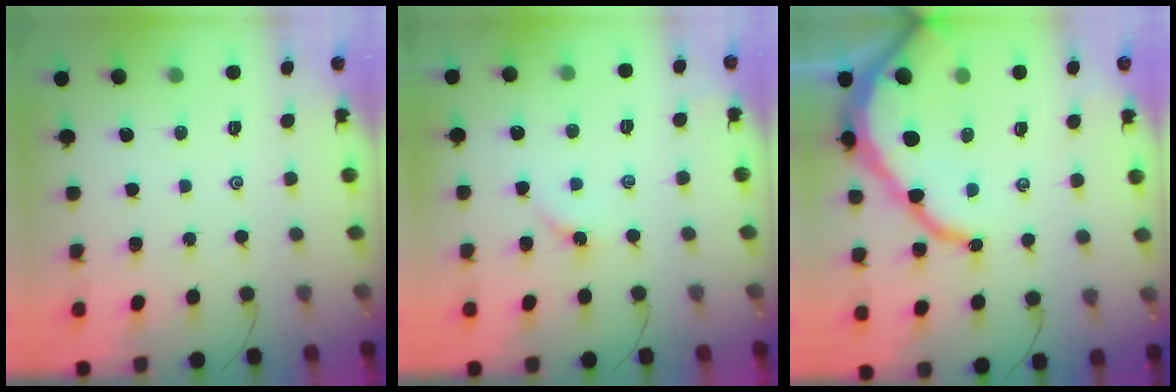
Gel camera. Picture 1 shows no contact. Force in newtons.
{"total": 3.4, "press": 3.3, "slide": 0.7}
{"total": 13.8, "press": 13.7, "slide": 1.5}